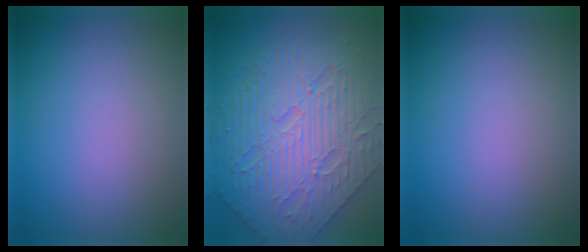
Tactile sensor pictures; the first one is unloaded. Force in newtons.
{"total": 8.3, "press": 6.7, "slide": 4.8}
{"total": 0.0}